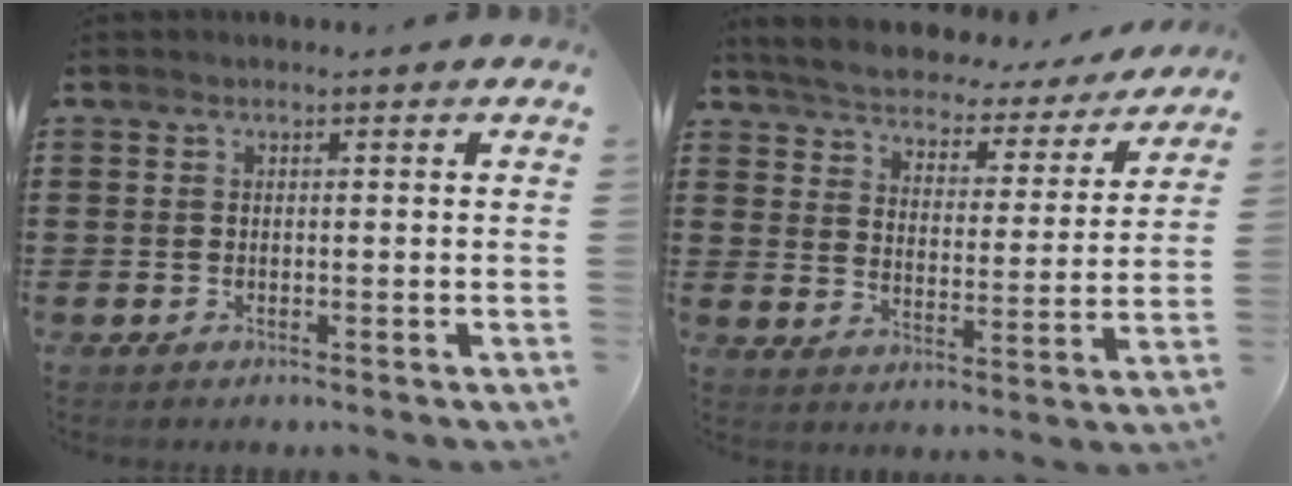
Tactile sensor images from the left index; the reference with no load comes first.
{"total": 4.0, "force": [4.0, 0.3, 0.3], "torque": [-0.033, -0.034, 0.061]}